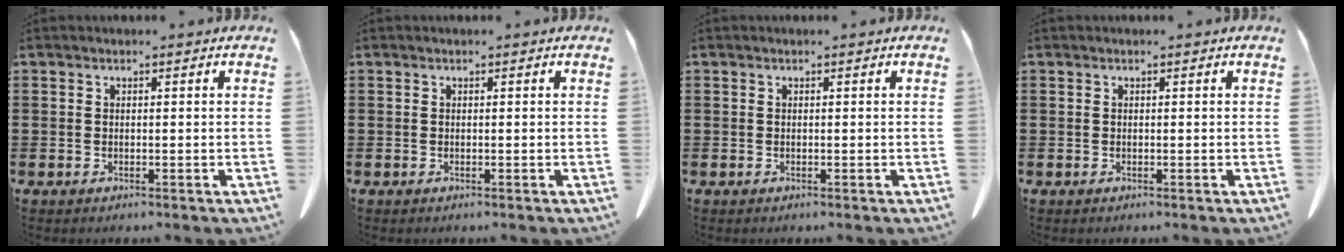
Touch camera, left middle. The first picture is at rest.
{"total": 0.0}
{"total": 0.0}
{"total": 0.0}